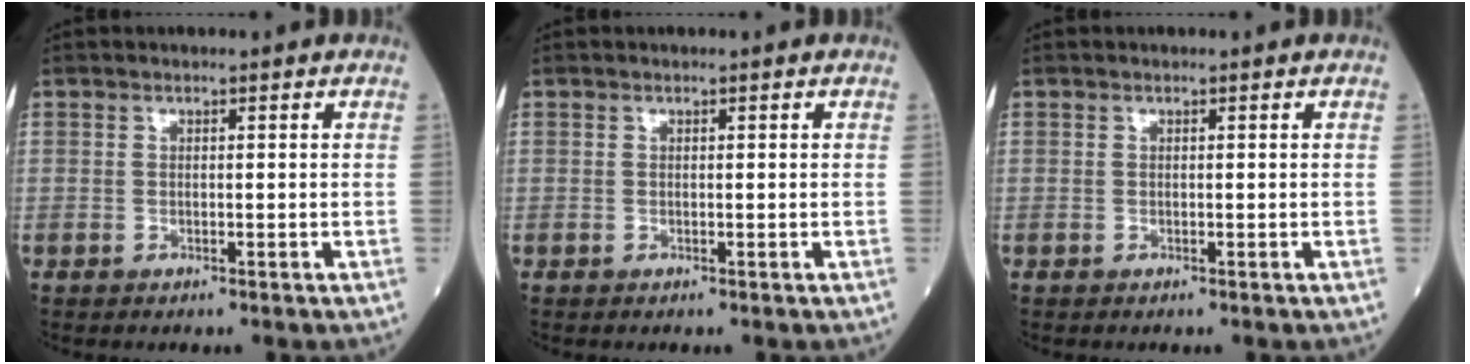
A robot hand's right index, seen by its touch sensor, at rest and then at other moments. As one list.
[{"total": 0.0}, {"total": 0.0}]